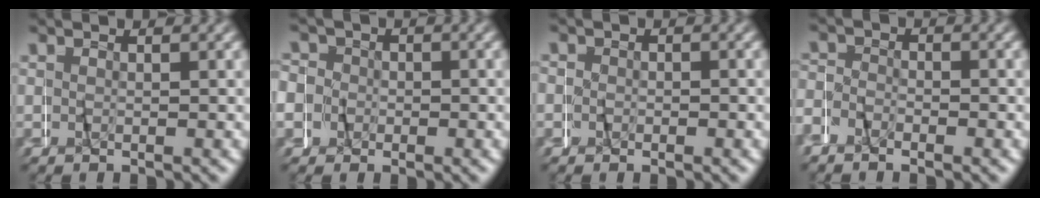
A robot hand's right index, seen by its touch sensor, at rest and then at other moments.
{"total": 5.8, "force": [0.7, 5.6, 1.6], "torque": [-0.035, 0.009, -0.005]}
{"total": 1.2, "force": [-0.3, 1.1, -0.1], "torque": [0.004, 0.002, -0.012]}
{"total": 2.5, "force": [-2.1, 1.4, -0.3], "torque": [-0.004, 0.006, -0.046]}